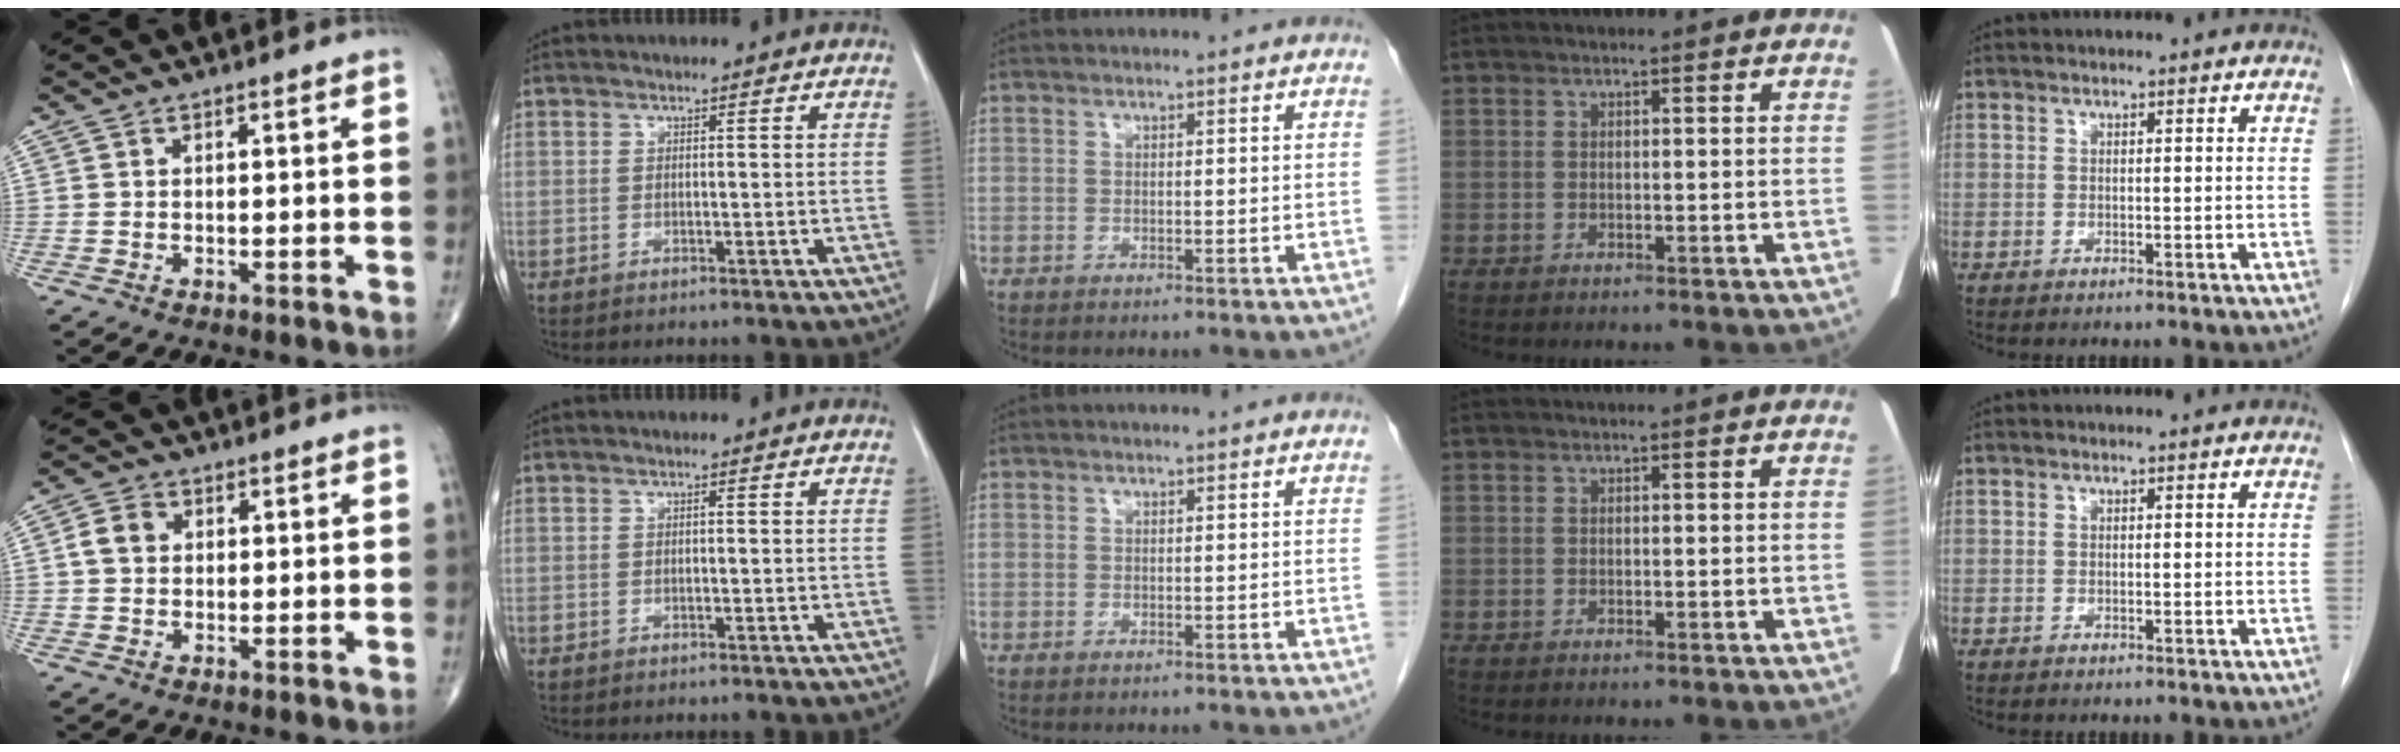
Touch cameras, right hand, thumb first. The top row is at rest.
{"thumb": {"total": 4.1, "force": [0.6, 3.3, 2.4], "torque": [-0.040, 0.008, 0.008]}}